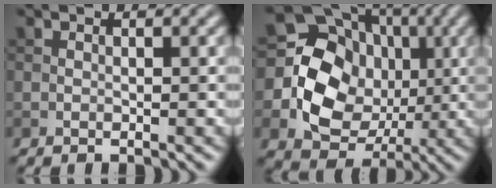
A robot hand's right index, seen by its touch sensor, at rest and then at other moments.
{"total": 13.5, "force": [-0.2, 11.6, 7.1], "torque": [-0.120, -0.001, -0.022]}